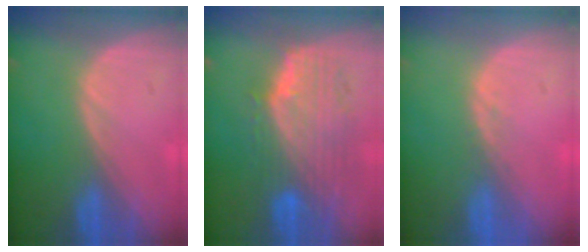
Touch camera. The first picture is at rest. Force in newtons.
{"total": 10.0, "press": 8.9, "slide": 4.7}
{"total": 0.6, "press": 0.6, "slide": 0.1}